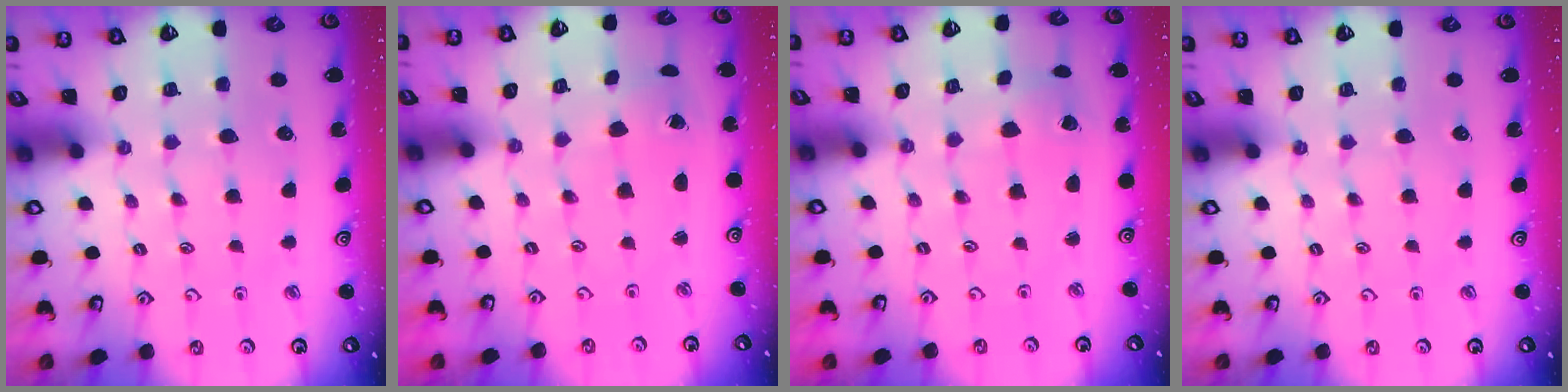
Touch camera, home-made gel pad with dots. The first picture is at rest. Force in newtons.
{"total": 1.7, "press": 1.7, "slide": 0.1}
{"total": 2.5, "press": 2.5, "slide": 0.4}
{"total": 0.0}